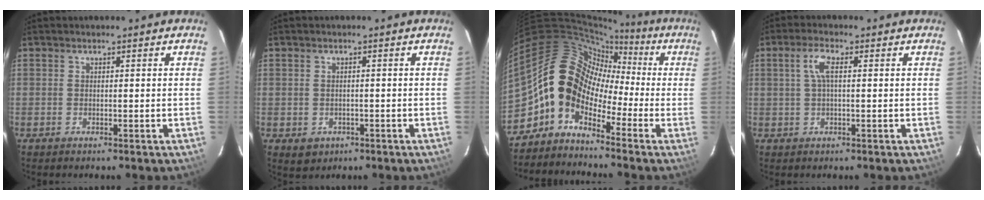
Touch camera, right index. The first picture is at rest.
{"total": 3.1, "force": [-1.0, 2.7, 1.0], "torque": [-0.024, -0.001, -0.002]}
{"total": 10.7, "force": [-4.2, 8.4, 5.0], "torque": [-0.085, 0.035, -0.104]}
{"total": 3.7, "force": [0.7, 1.0, 3.5], "torque": [-0.072, 0.007, 0.013]}